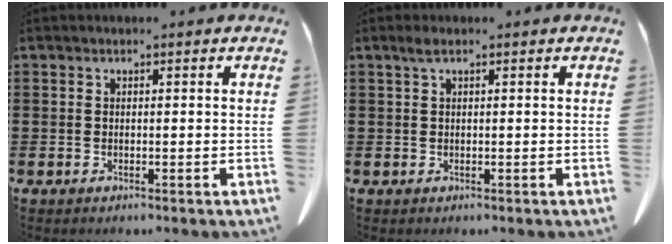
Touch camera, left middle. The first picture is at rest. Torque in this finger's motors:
{"motor_torque": [0.35, -0.18, 0.00, 0.03]}